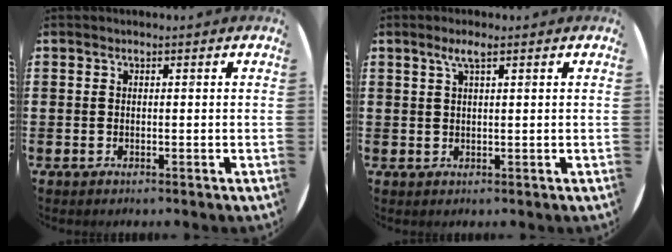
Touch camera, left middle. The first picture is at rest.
{"total": 2.3, "force": [1.3, 0.2, 1.8], "torque": [-0.039, 0.004, 0.022]}